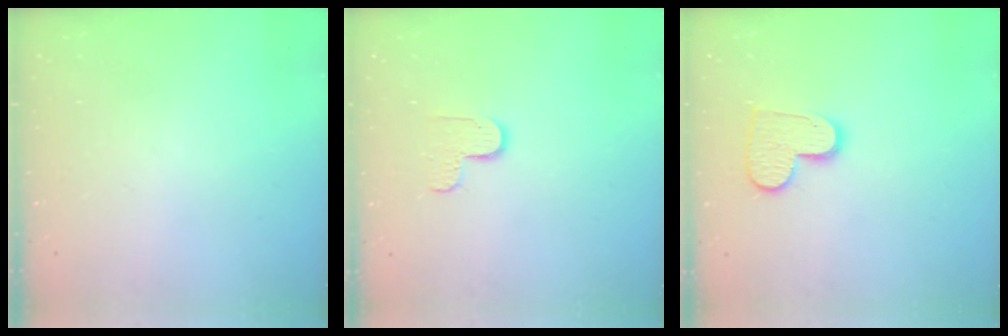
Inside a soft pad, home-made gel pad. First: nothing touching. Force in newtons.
{"total": 5.9, "press": 5.9, "slide": 0.5}
{"total": 9.9, "press": 9.9, "slide": 0.4}